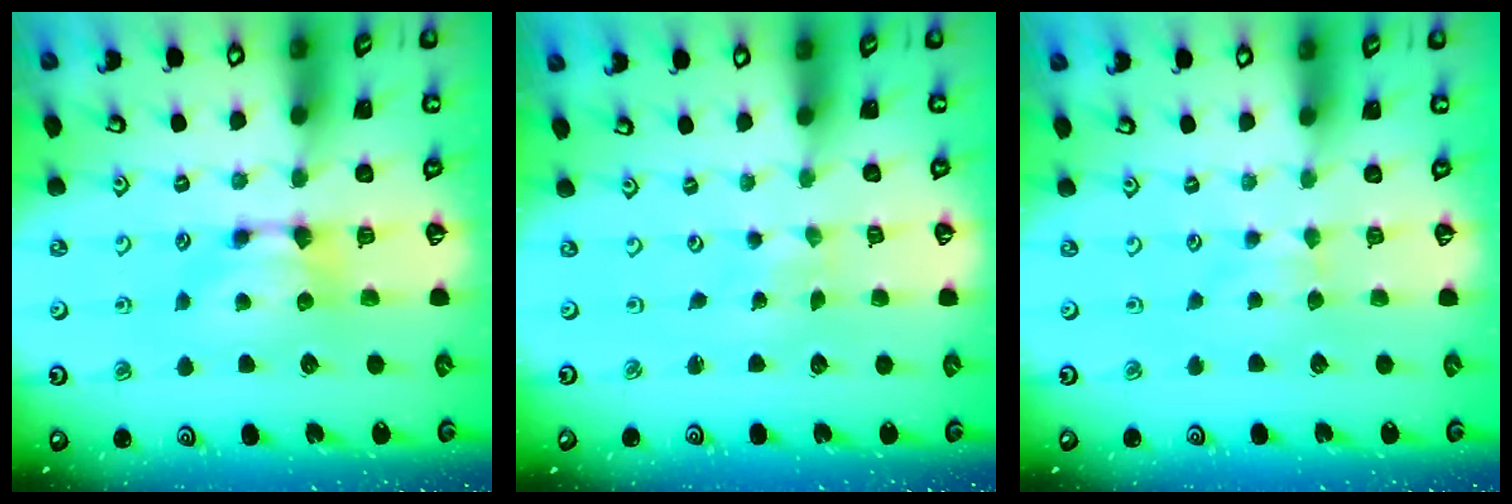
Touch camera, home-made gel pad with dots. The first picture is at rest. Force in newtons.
{"total": 6.4, "press": 6.4, "slide": 0.4}
{"total": 2.2, "press": 2.2, "slide": 0.5}